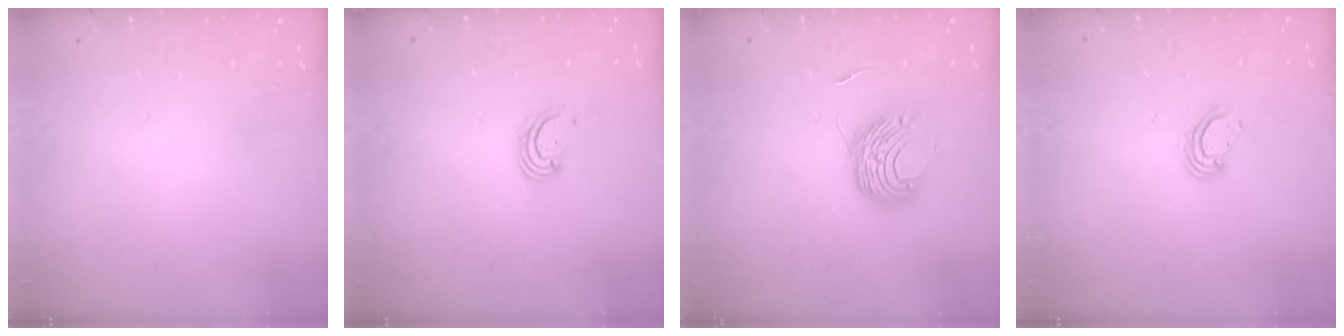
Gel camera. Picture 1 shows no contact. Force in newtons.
{"total": 2.8, "press": 2.8, "slide": 0.3}
{"total": 8.7, "press": 8.7, "slide": 0.4}
{"total": 3.8, "press": 3.8, "slide": 0.1}